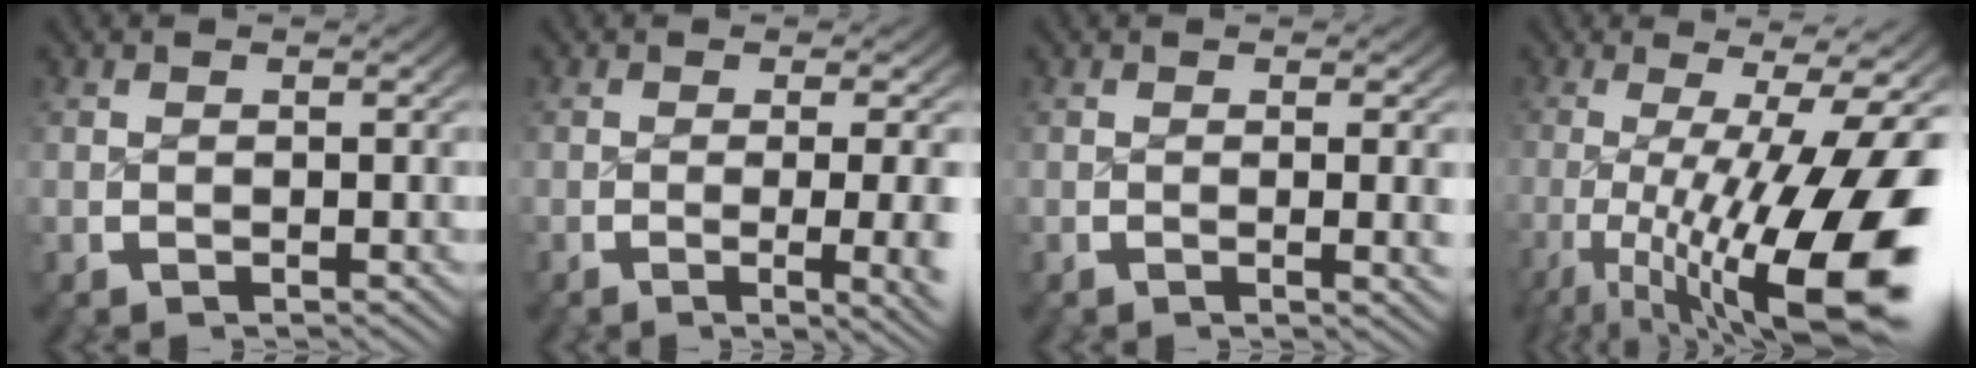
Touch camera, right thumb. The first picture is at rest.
{"total": 4.8, "force": [-1.3, 1.3, 4.4], "torque": [-0.066, -0.011, -0.017]}
{"total": 1.8, "force": [0.0, 0.4, 1.8], "torque": [-0.019, -0.002, -0.001]}
{"total": 15.9, "force": [-4.2, 7.9, 13.1], "torque": [-0.229, -0.058, -0.029]}